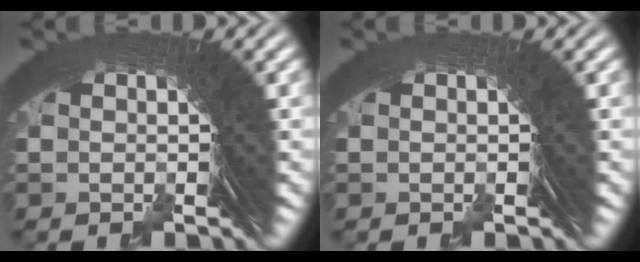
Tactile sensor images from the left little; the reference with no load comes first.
{"total": 0.0}